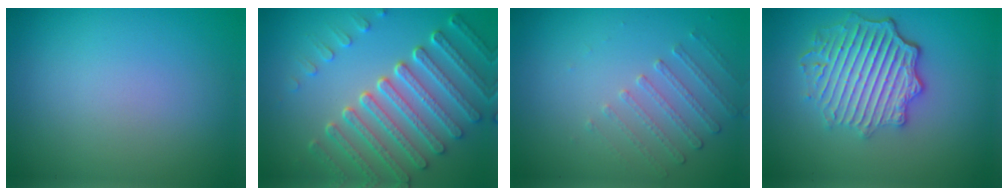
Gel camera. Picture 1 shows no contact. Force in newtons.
{"total": 7.2, "press": 5.3, "slide": 4.9}
{"total": 1.7, "press": 1.2, "slide": 1.2}
{"total": 6.0, "press": 4.7, "slide": 3.8}